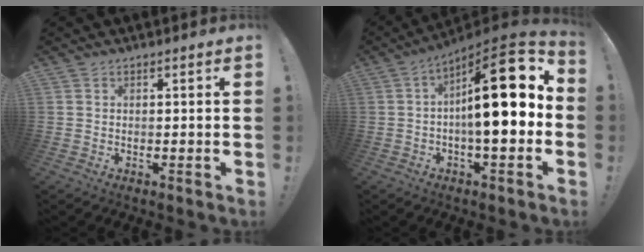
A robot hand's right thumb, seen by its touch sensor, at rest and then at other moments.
{"total": 20.5, "force": [2.1, 5.8, 19.5], "torque": [-0.285, -0.014, 0.026]}